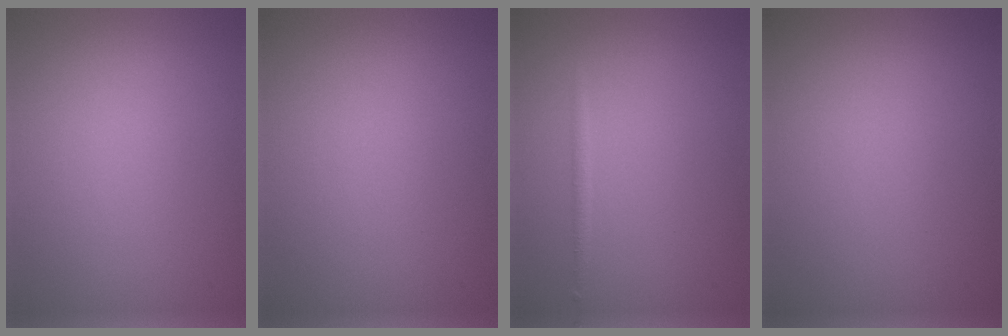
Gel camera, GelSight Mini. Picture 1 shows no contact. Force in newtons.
{"total": 0.0}
{"total": 0.8, "press": 0.8, "slide": 0.0}
{"total": 0.0}